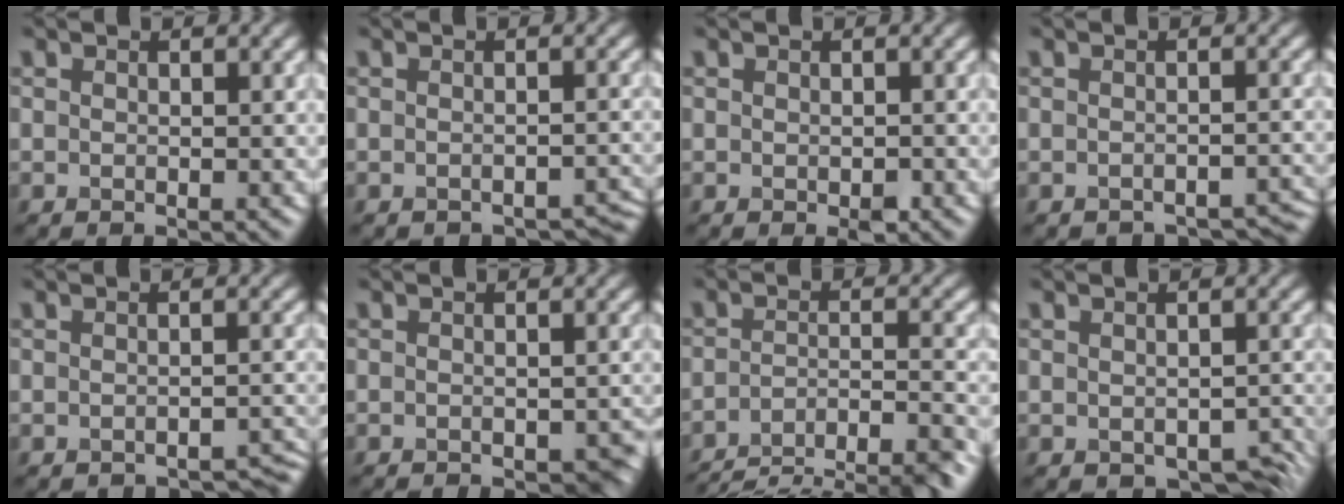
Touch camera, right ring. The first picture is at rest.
{"total": 1.8, "force": [-1.7, 0.5, 0.4], "torque": [0.000, -0.003, -0.016]}
{"total": 0.8, "force": [-0.3, 0.4, 0.6], "torque": [-0.008, -0.002, -0.003]}
{"total": 2.7, "force": [-2.6, 0.5, 0.5], "torque": [-0.002, -0.005, -0.025]}
{"total": 2.2, "force": [-2.2, 0.2, 0.4], "torque": [0.002, 0.001, -0.023]}
{"total": 3.3, "force": [-2.5, 1.2, 1.8], "torque": [-0.022, -0.007, -0.022]}
{"total": 10.3, "force": [-9.1, 2.4, 4.3], "torque": [-0.063, -0.011, -0.128]}
{"total": 3.1, "force": [-1.6, 1.9, 2.0], "torque": [-0.019, -0.014, -0.014]}